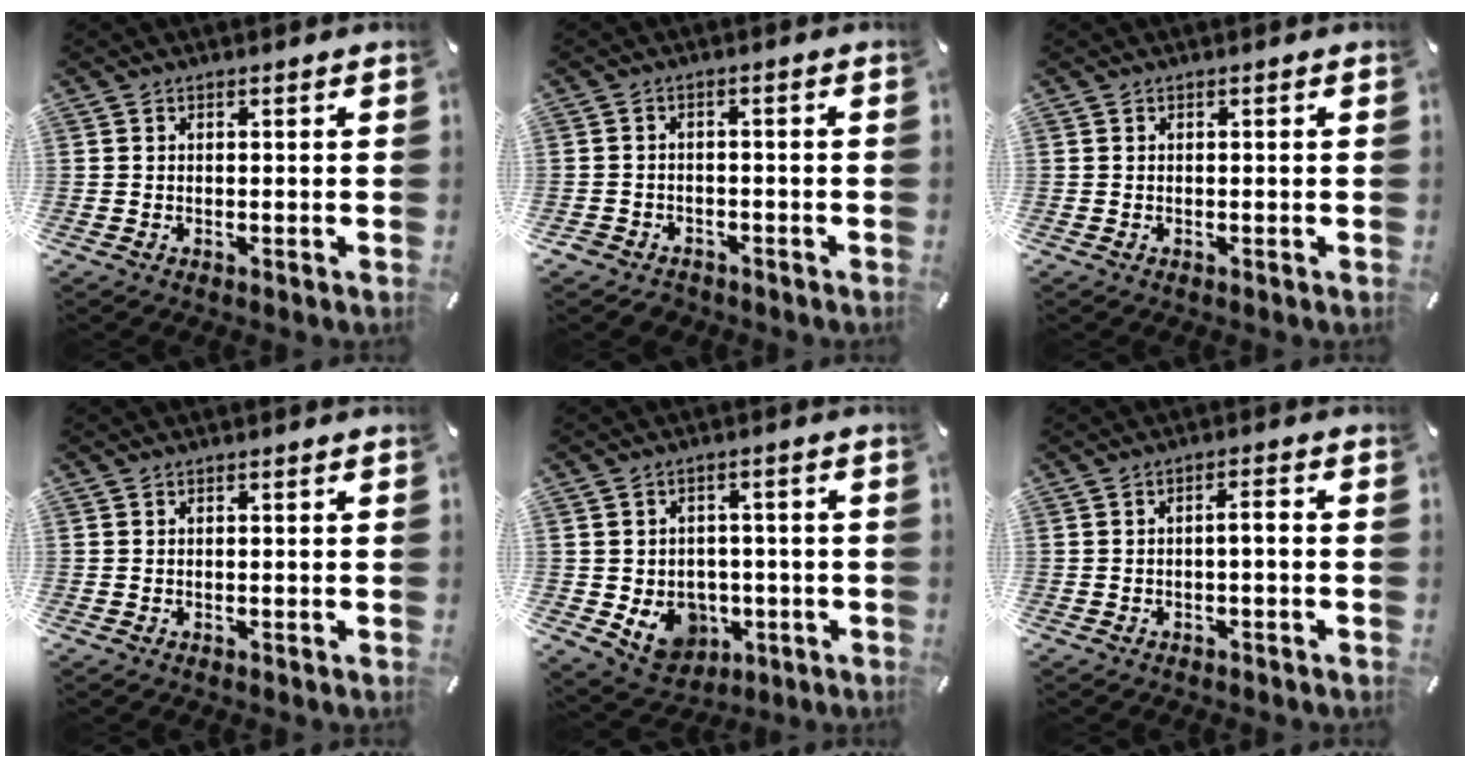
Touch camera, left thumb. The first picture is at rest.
{"total": 2.9, "force": [-2.2, 1.8, 0.5], "torque": [-0.016, 0.009, -0.047]}
{"total": 0.0}
{"total": 0.0}
{"total": 8.7, "force": [-2.3, 7.6, 3.7], "torque": [-0.054, 0.005, -0.037]}
{"total": 2.6, "force": [-1.0, 0.7, 2.3], "torque": [-0.041, 0.008, -0.021]}